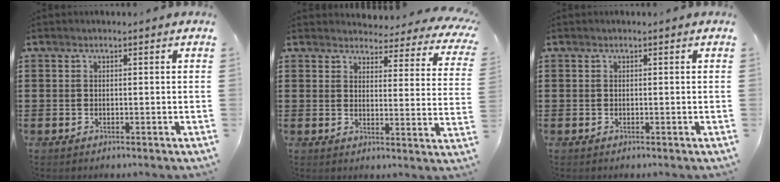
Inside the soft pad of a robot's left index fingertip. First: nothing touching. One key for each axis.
{"total": 3.9, "fx": 3.8, "fy": 0.4, "fz": 0.9, "tx": -0.030, "ty": -0.031, "tz": 0.062}
{"total": 0.0}